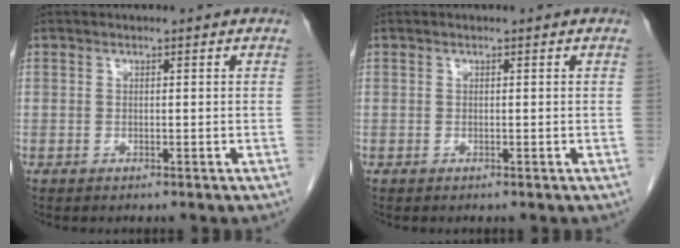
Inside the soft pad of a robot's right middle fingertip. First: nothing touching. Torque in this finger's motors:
{"motor_torque": [-0.02, 0.03, 0.00, -0.01]}